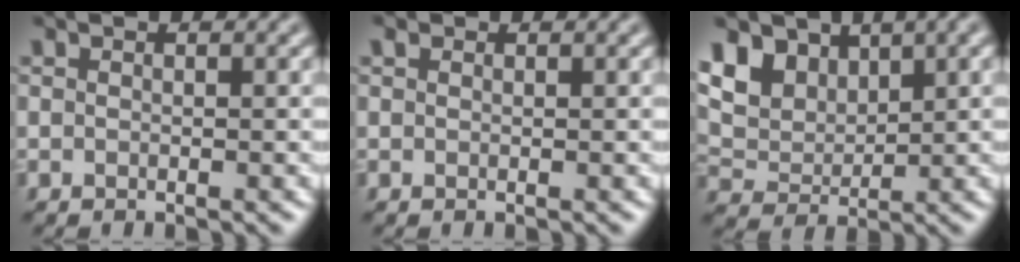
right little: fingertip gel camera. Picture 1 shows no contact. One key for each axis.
{"total": 0.5, "fx": 0.4, "fy": 0.3, "fz": 0.1, "tx": -0.001, "ty": 0.003, "tz": 0.008}
{"total": 6.0, "fx": 3.3, "fy": 3.7, "fz": 3.4, "tx": -0.075, "ty": 0.001, "tz": 0.057}